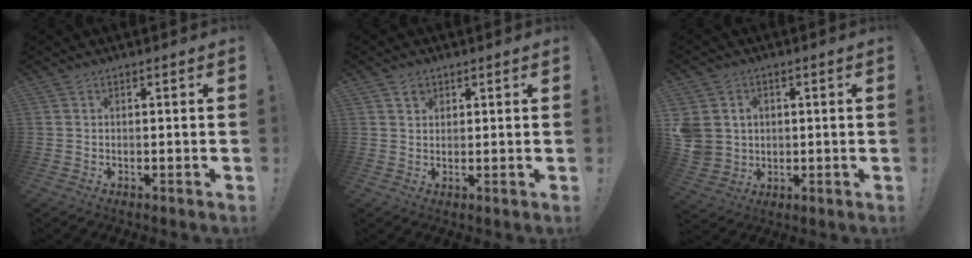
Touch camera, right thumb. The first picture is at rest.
{"total": 2.3, "force": [1.3, 1.8, 0.5], "torque": [0.010, -0.009, 0.020]}
{"total": 6.9, "force": [1.1, 6.4, 2.3], "torque": [-0.062, -0.005, 0.024]}